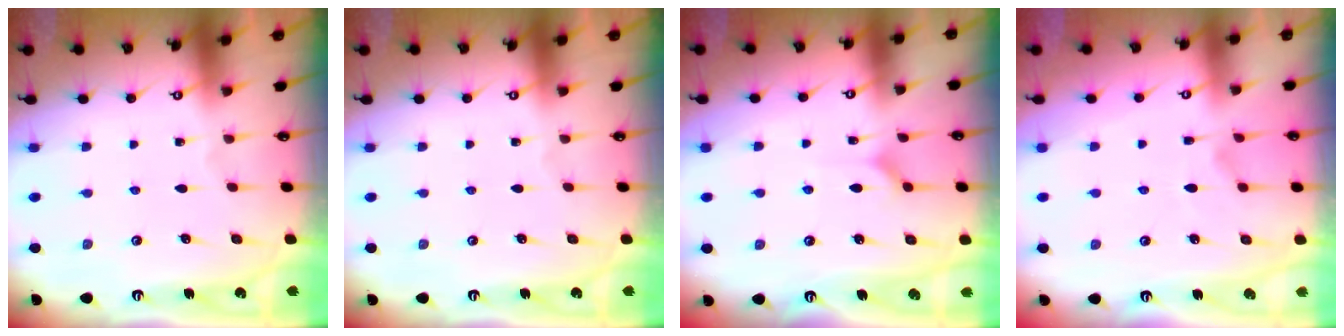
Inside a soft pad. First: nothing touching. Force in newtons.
{"total": 0.0}
{"total": 4.1, "press": 4.0, "slide": 0.6}
{"total": 2.1, "press": 1.6, "slide": 1.3}